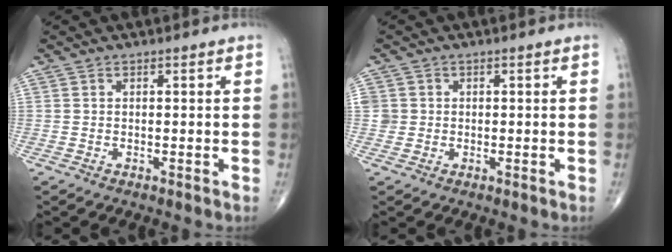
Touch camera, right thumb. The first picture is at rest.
{"total": 2.4, "force": [0.2, 2.4, 0.3], "torque": [0.010, 0.005, 0.006]}